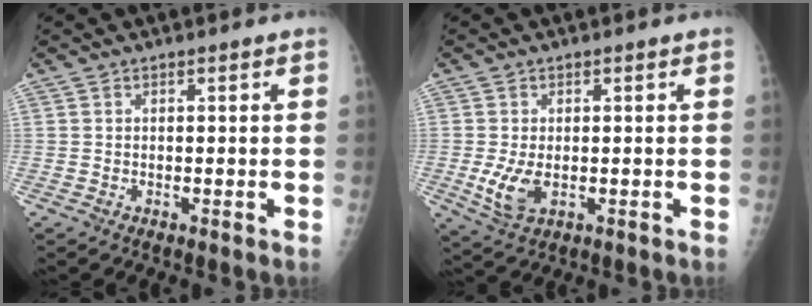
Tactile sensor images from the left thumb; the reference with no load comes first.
{"total": 5.7, "force": [-0.9, 3.2, 4.6], "torque": [-0.101, -0.010, -0.011]}